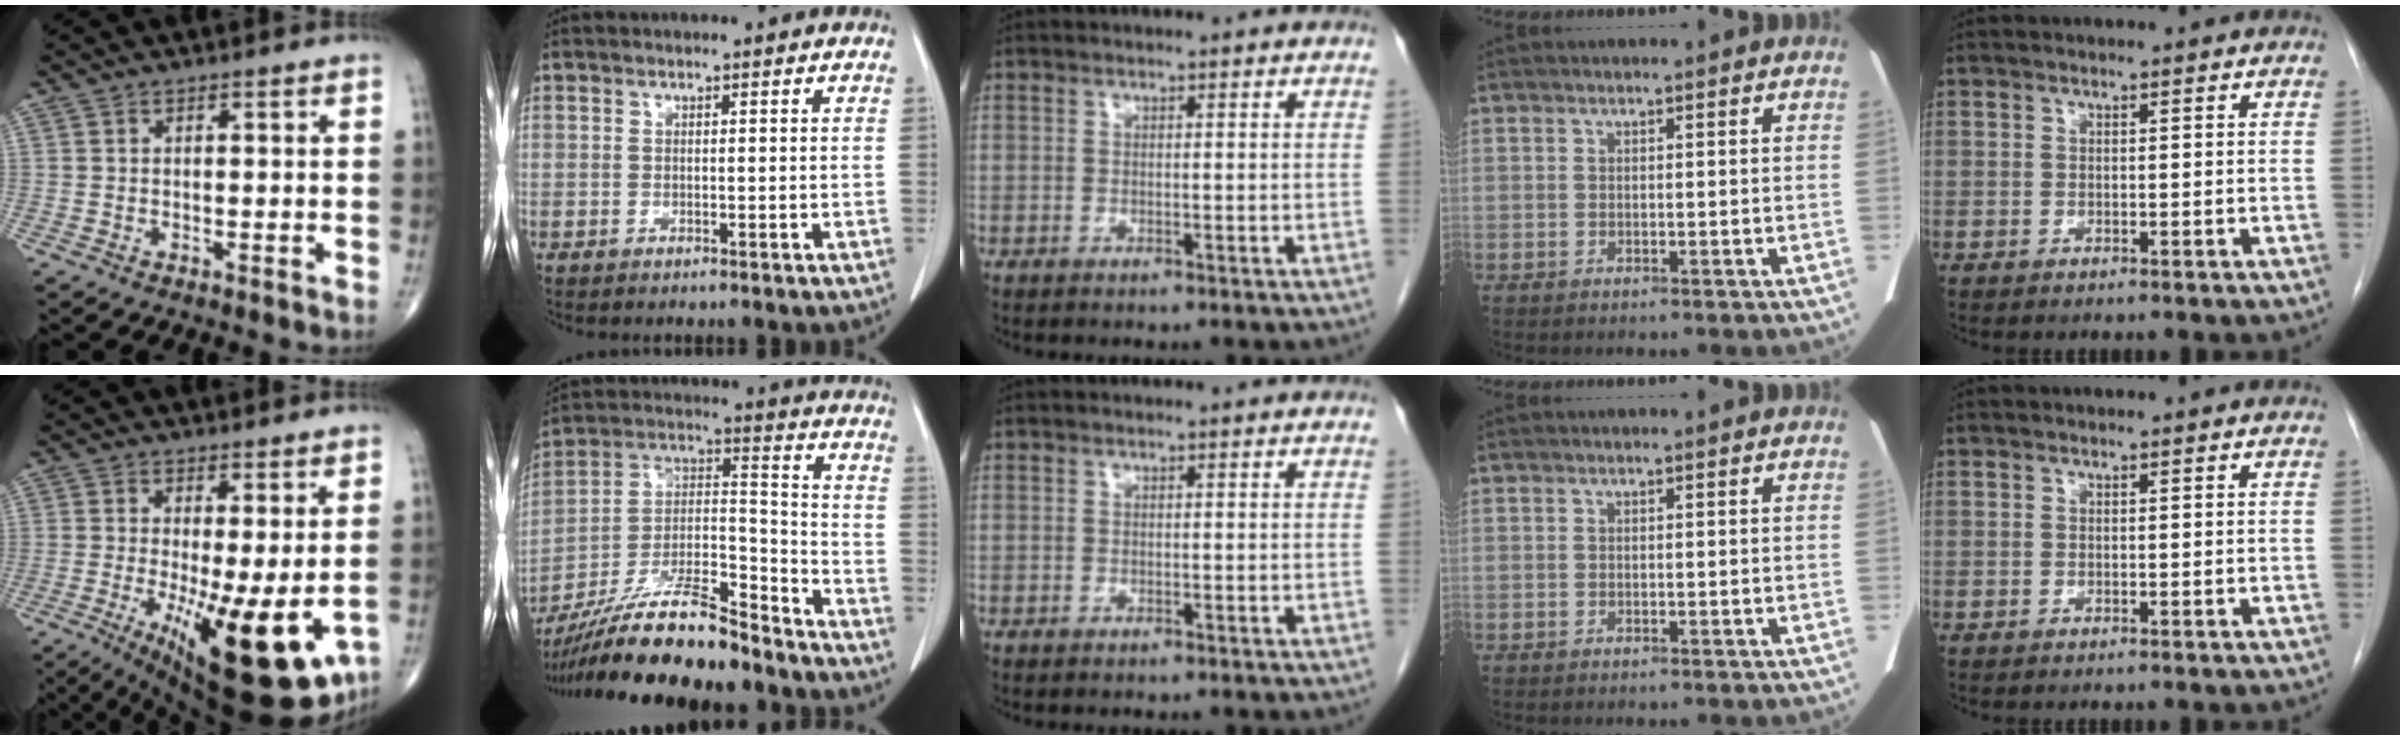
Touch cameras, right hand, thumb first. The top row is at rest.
{"thumb": {"total": 18.2, "force": [-4.2, 5.8, 16.8], "torque": [-0.226, -0.034, -0.041]}, "index": {"total": 22.2, "force": [-18.6, 3.8, 11.5], "torque": [-0.217, 0.002, -0.323]}}